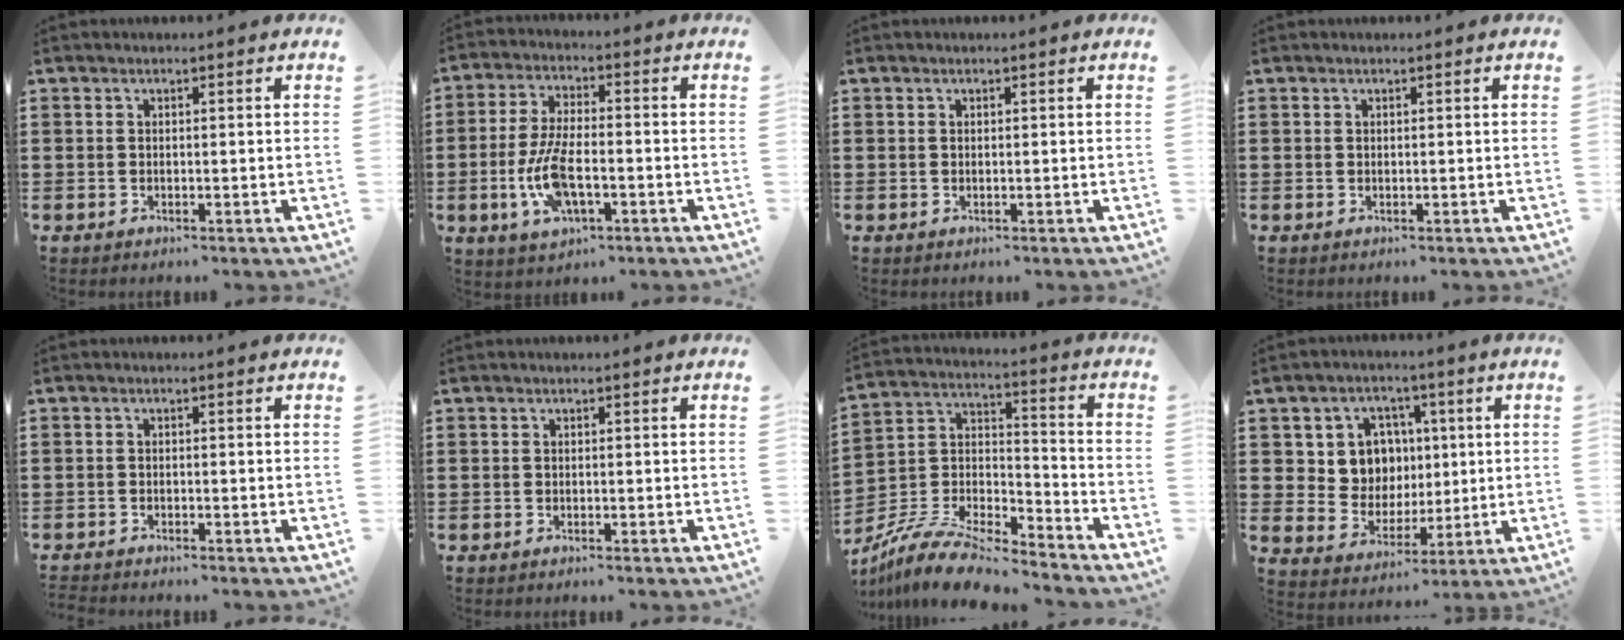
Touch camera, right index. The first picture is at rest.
{"total": 9.0, "force": [-2.6, 3.5, 7.9], "torque": [-0.178, -0.011, -0.050]}
{"total": 0.0}
{"total": 0.0}
{"total": 1.3, "force": [-1.3, -0.2, -0.1], "torque": [-0.001, -0.001, -0.026]}
{"total": 0.5, "force": [-0.5, -0.2, 0.1], "torque": [-0.003, -0.004, -0.009]}
{"total": 10.3, "force": [-9.3, 1.9, 4.0], "torque": [-0.085, 0.013, -0.186]}
{"total": 8.2, "force": [2.0, 7.4, 3.1], "torque": [-0.081, 0.012, 0.038]}